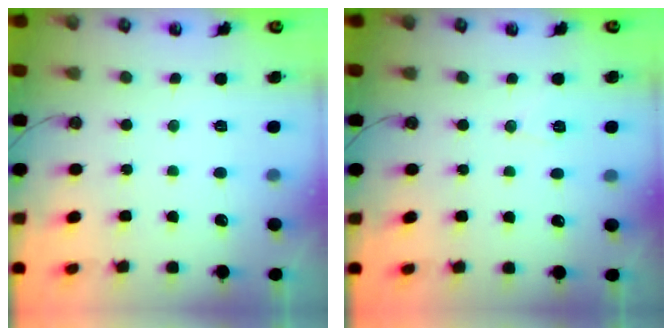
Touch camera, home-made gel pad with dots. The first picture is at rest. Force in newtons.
{"total": 5.8, "press": 5.6, "slide": 1.5}